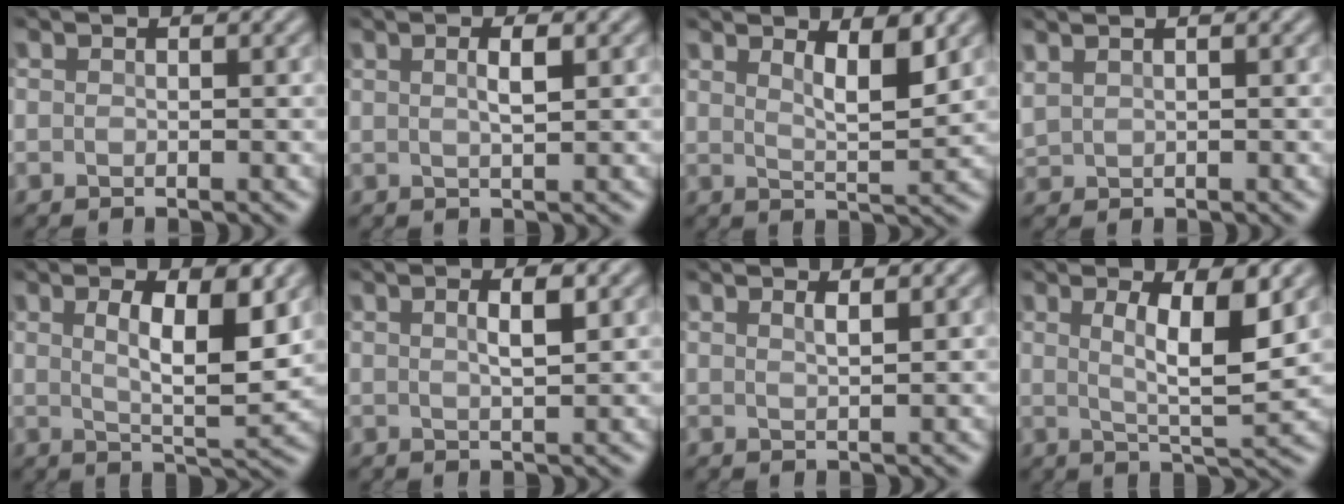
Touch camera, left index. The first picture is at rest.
{"total": 1.8, "force": [0.6, 0.4, 1.7], "torque": [-0.029, 0.002, 0.008]}
{"total": 3.9, "force": [2.1, 1.1, 3.1], "torque": [-0.052, -0.008, 0.034]}
{"total": 1.3, "force": [1.1, 0.5, 0.5], "torque": [-0.020, 0.005, 0.028]}
{"total": 5.9, "force": [1.6, 1.8, 5.4], "torque": [-0.089, -0.008, 0.029]}
{"total": 2.3, "force": [0.8, 0.6, 2.1], "torque": [-0.032, 0.002, 0.012]}
{"total": 1.4, "force": [0.8, 0.4, 1.0], "torque": [-0.012, 0.003, 0.010]}
{"total": 5.6, "force": [1.6, 1.2, 5.2], "torque": [-0.089, -0.010, 0.030]}